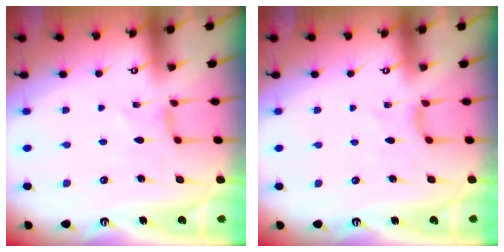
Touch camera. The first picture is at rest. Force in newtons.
{"total": 2.4, "press": 2.4, "slide": 0.5}